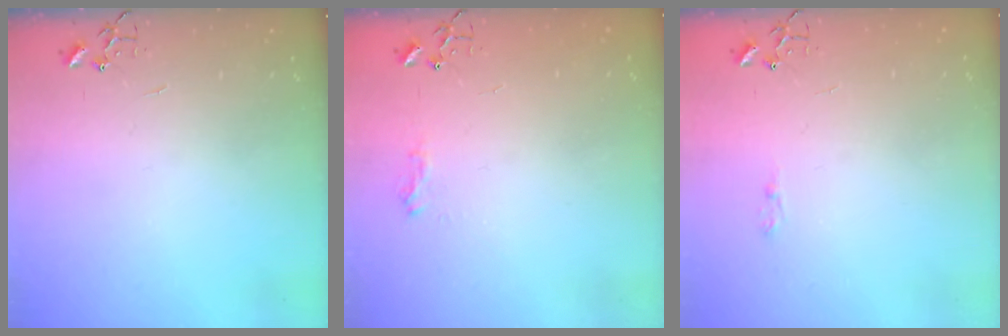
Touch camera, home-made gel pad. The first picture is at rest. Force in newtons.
{"total": 7.8, "press": 7.8, "slide": 0.7}
{"total": 5.3, "press": 5.3, "slide": 0.6}